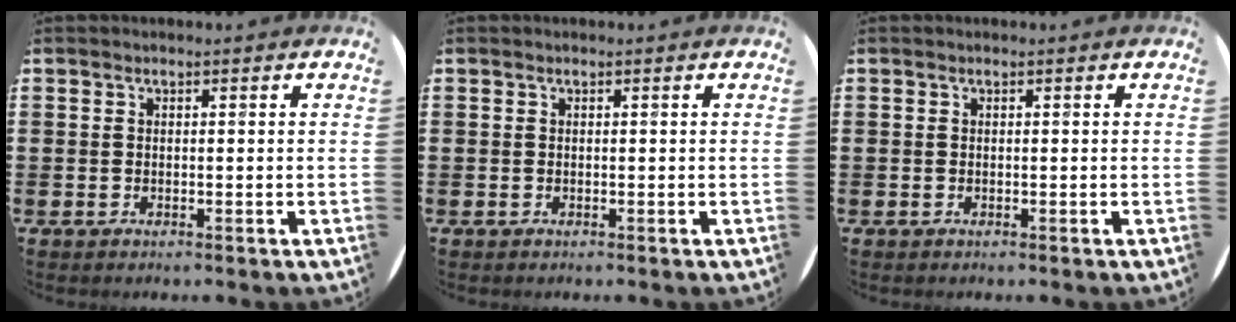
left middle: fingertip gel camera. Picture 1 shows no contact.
{"total": 0.0}
{"total": 0.0}